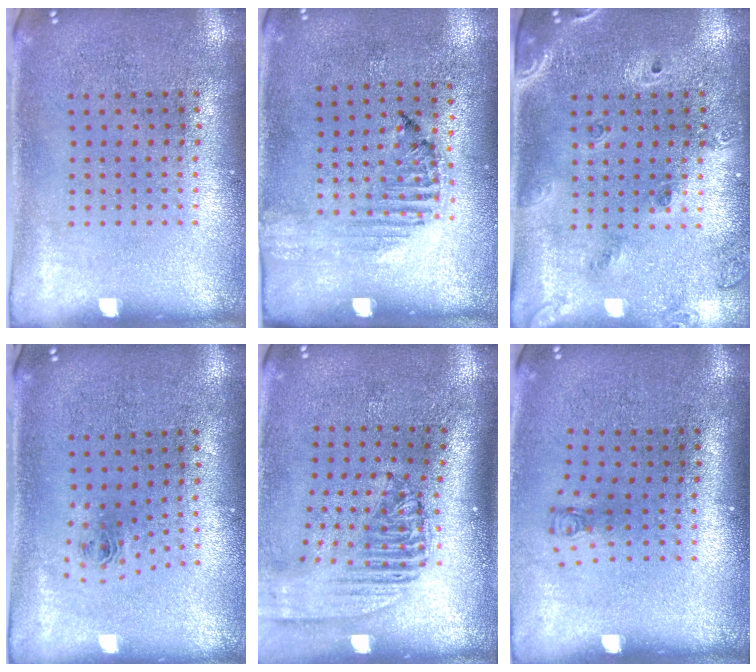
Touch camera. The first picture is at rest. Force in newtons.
{"total": 1.2, "press": 1.1, "slide": 0.4}
{"total": 1.6, "press": 1.4, "slide": 0.8}
{"total": 0.9, "press": 0.4, "slide": 0.8}
{"total": 2.3, "press": 1.8, "slide": 1.5}
{"total": 0.7, "press": 0.4, "slide": 0.6}